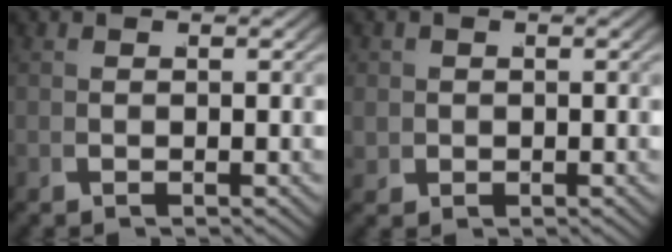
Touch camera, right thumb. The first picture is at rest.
{"total": 2.6, "force": [0.0, 2.3, 1.2], "torque": [-0.024, -0.011, 0.009]}